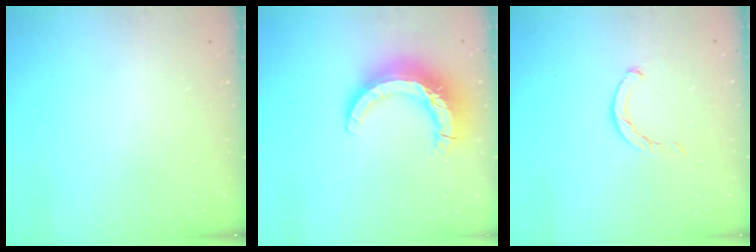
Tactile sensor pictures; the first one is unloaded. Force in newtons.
{"total": 13.9, "press": 13.8, "slide": 1.4}
{"total": 3.5, "press": 3.5, "slide": 0.3}